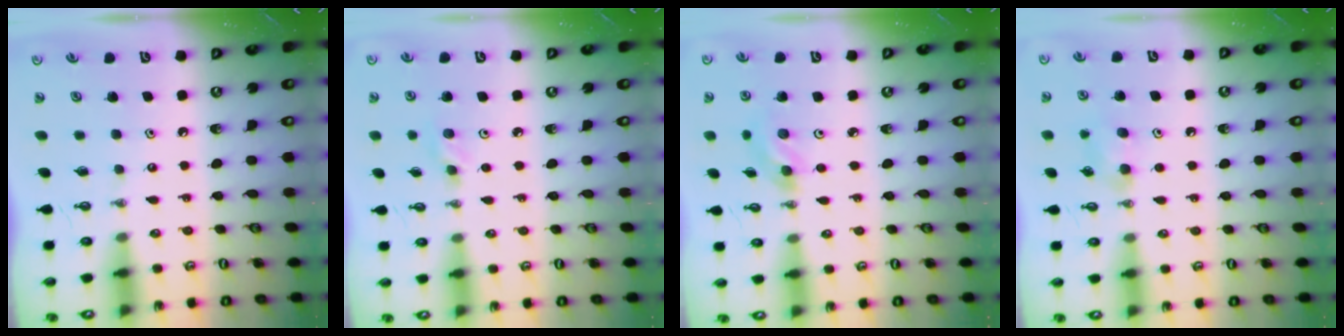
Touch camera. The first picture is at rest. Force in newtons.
{"total": 4.4, "press": 4.3, "slide": 0.6}
{"total": 5.0, "press": 4.5, "slide": 2.2}
{"total": 7.8, "press": 7.4, "slide": 2.3}